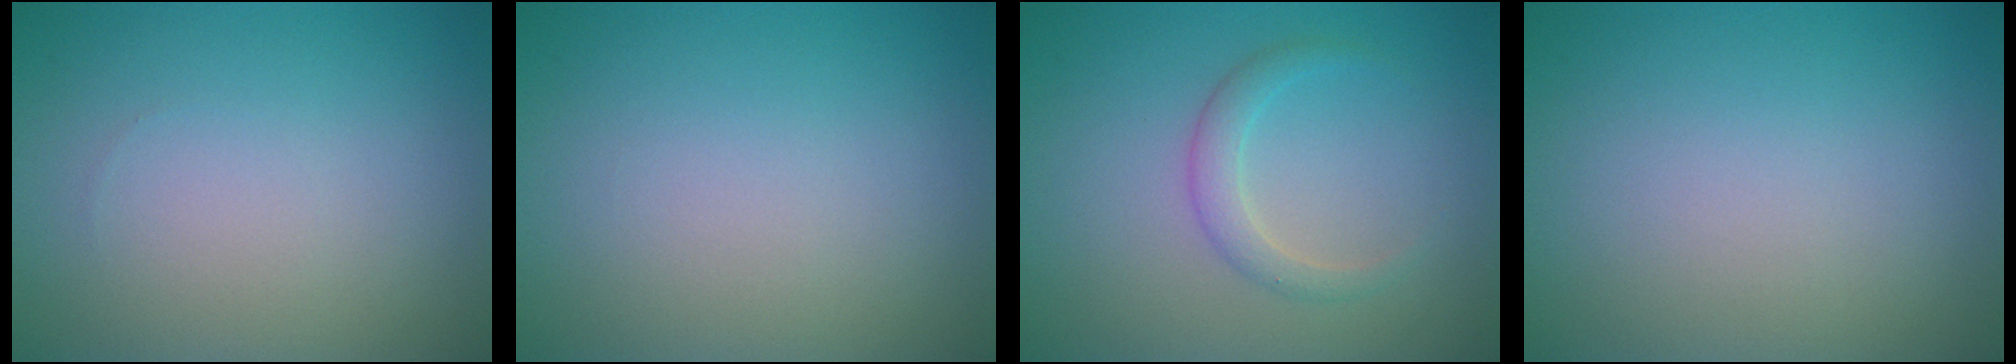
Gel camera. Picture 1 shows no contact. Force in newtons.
{"total": 0.0}
{"total": 1.9, "press": 1.9, "slide": 0.1}
{"total": 0.0}